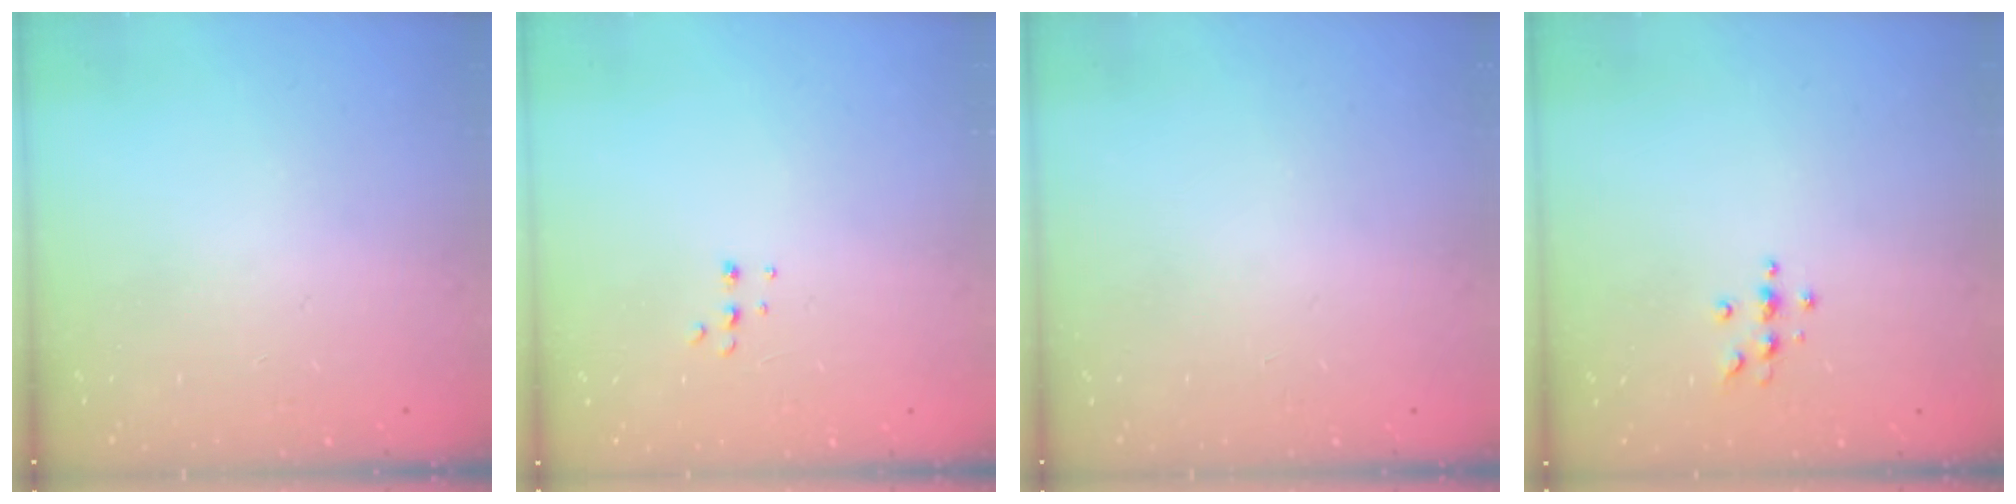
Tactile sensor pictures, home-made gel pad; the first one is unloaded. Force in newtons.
{"total": 4.5, "press": 4.4, "slide": 0.8}
{"total": 0.0}
{"total": 3.8, "press": 3.7, "slide": 0.5}